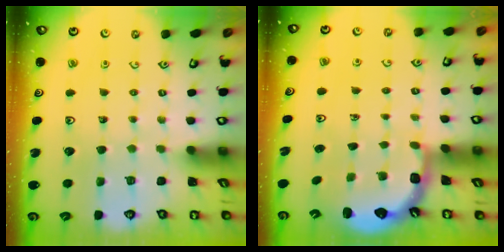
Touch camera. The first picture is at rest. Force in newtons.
{"total": 2.6, "press": 2.2, "slide": 1.3}